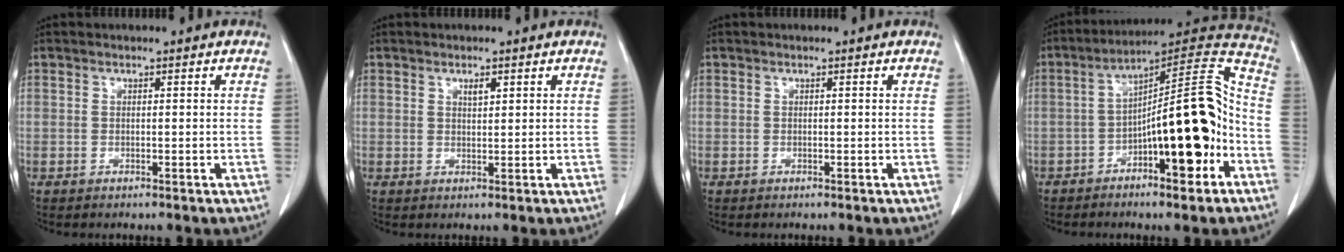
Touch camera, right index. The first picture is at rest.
{"total": 1.4, "force": [0.8, 0.5, 1.0], "torque": [-0.016, -0.002, 0.014]}
{"total": 0.0}
{"total": 15.7, "force": [-5.3, 3.4, 14.4], "torque": [-0.215, 0.026, -0.077]}